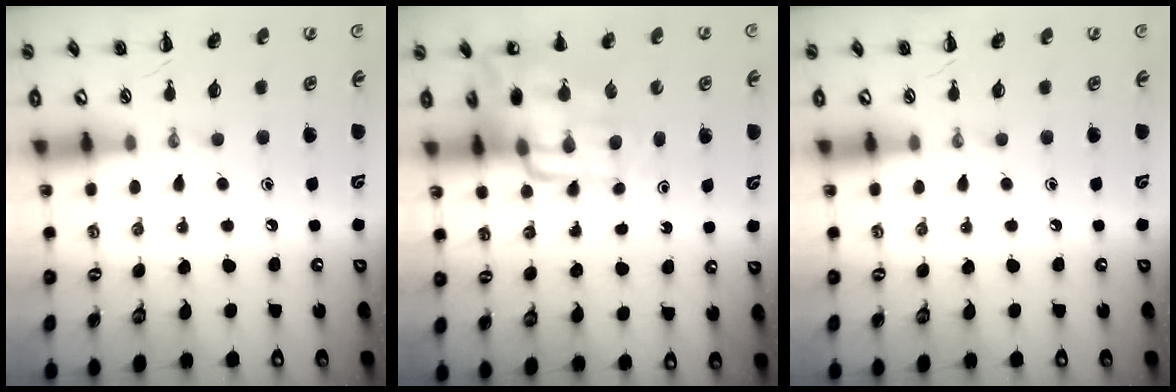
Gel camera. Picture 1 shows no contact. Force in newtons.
{"total": 13.8, "press": 13.3, "slide": 3.7}
{"total": 0.0}